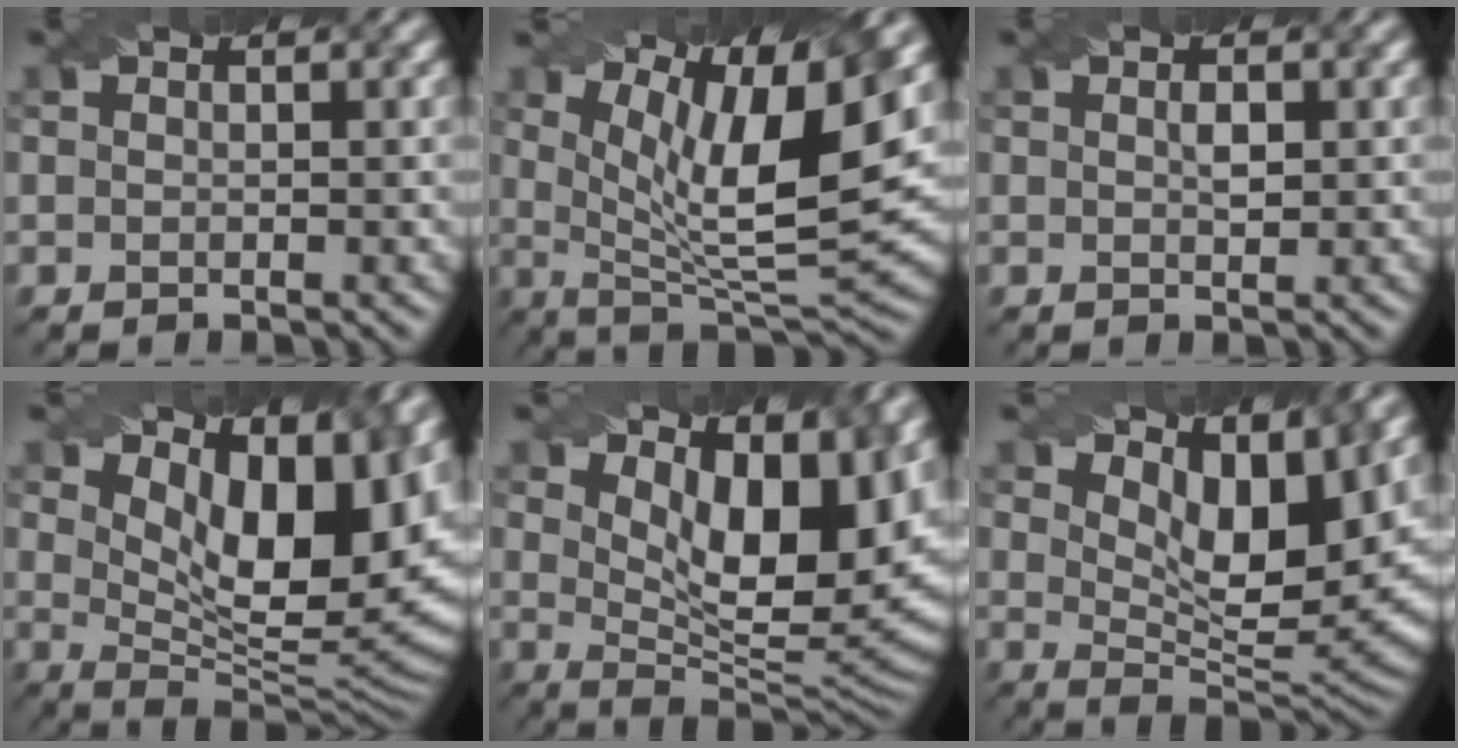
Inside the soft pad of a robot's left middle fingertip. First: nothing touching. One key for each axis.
{"total": 11.6, "fx": 4.6, "fy": 3.1, "fz": 10.2, "tx": -0.160, "ty": -0.002, "tz": 0.079}
{"total": 1.1, "fx": 0.4, "fy": 0.4, "fz": 0.9, "tx": -0.018, "ty": 0.002, "tz": 0.009}
{"total": 13.4, "fx": 5.4, "fy": 5.7, "fz": 10.9, "tx": -0.147, "ty": 0.000, "tz": 0.092}
{"total": 11.9, "fx": 4.8, "fy": 4.8, "fz": 9.8, "tx": -0.137, "ty": -0.004, "tz": 0.079}
{"total": 8.0, "fx": 4.2, "fy": 2.9, "fz": 6.1, "tx": -0.104, "ty": -0.010, "tz": 0.074}